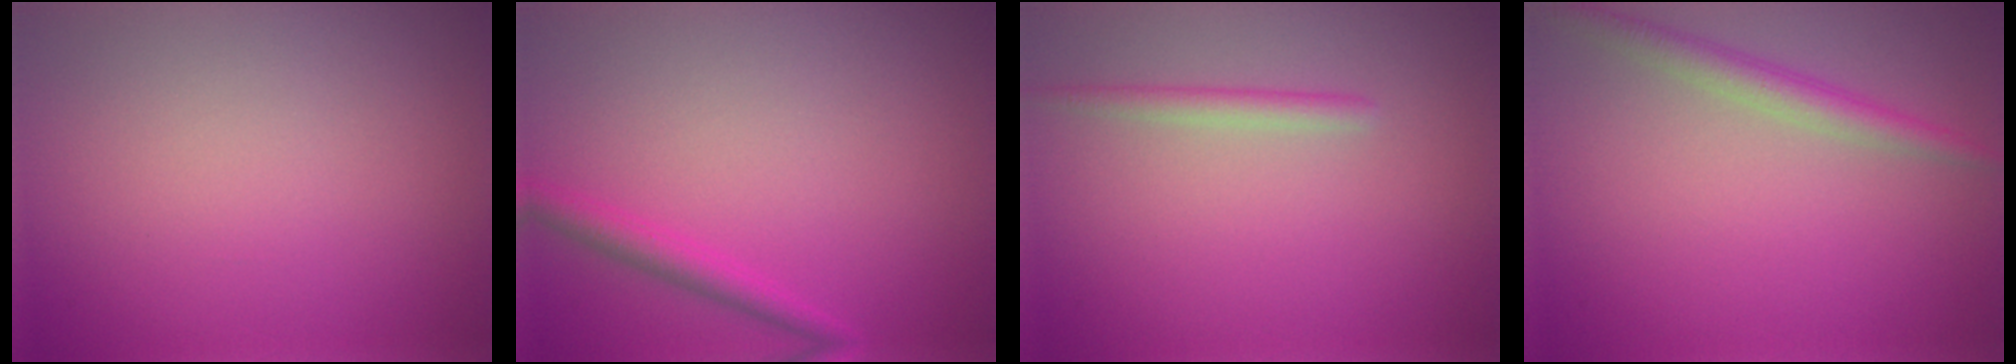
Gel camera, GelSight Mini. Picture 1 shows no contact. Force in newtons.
{"total": 1.9, "press": 1.9, "slide": 0.1}
{"total": 1.4, "press": 1.4, "slide": 0.2}
{"total": 2.5, "press": 2.5, "slide": 0.1}